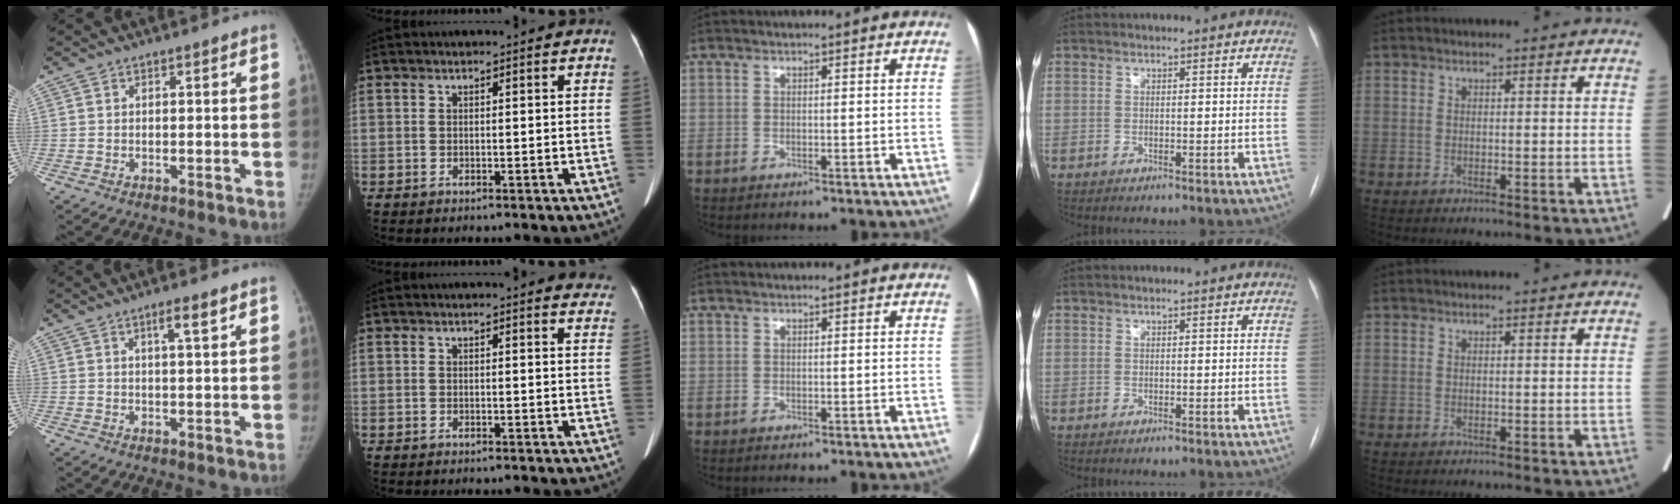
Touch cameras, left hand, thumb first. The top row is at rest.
{"thumb": {"total": 3.6, "force": [1.9, 0.5, 3.0], "torque": [-0.048, -0.008, 0.031]}, "index": {"total": 5.3, "force": [5.2, 1.0, 0.7], "torque": [0.014, -0.021, 0.023]}}